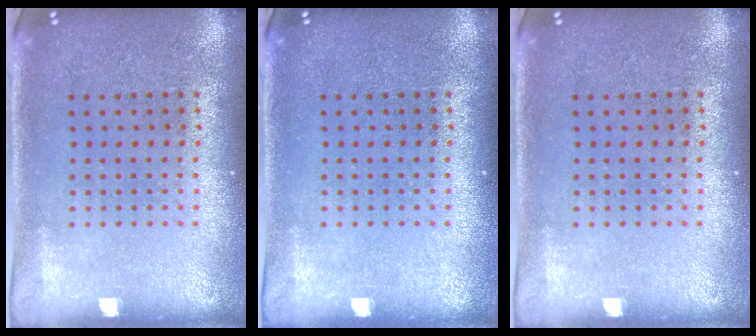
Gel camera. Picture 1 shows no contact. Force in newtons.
{"total": 0.0}
{"total": 0.0}